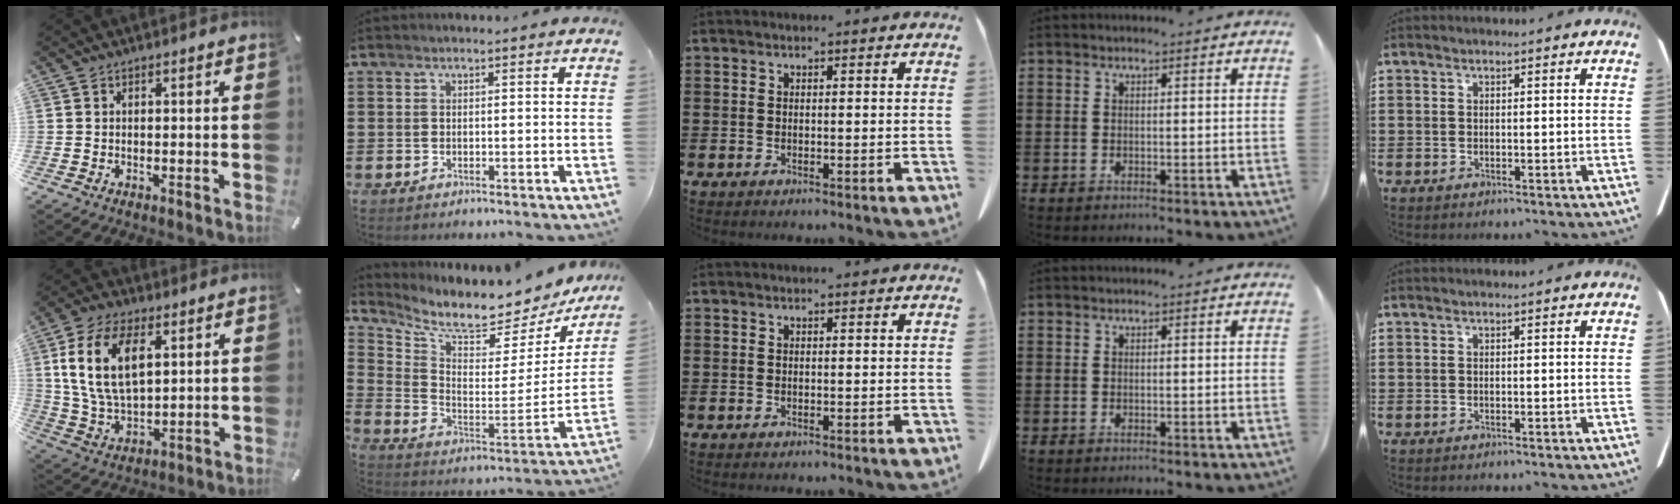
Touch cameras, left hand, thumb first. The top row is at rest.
{"thumb": {"total": 14.4, "force": [5.0, 8.2, 10.7], "torque": [-0.245, -0.002, 0.086]}, "index": {"total": 7.2, "force": [6.5, 0.8, 3.0], "torque": [-0.077, -0.073, 0.102]}}